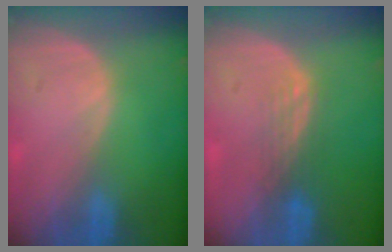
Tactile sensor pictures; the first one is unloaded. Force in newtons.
{"total": 3.0, "press": 2.5, "slide": 1.7}